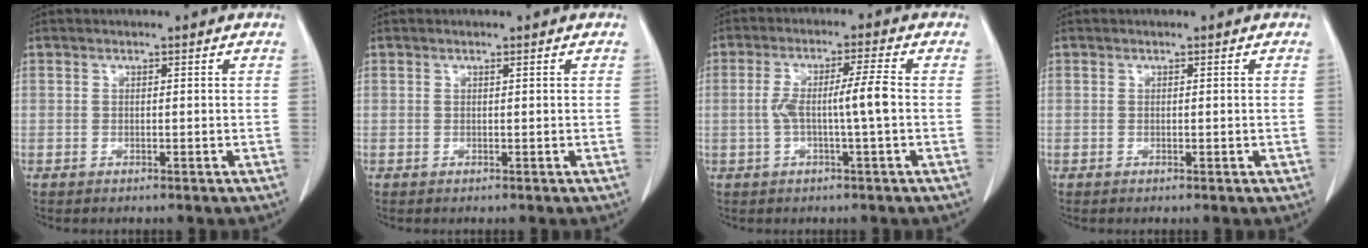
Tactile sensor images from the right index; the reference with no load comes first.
{"total": 0.0}
{"total": 6.0, "force": [-0.7, -0.3, 6.0], "torque": [-0.117, 0.013, -0.011]}
{"total": 0.6, "force": [-0.1, 0.2, 0.5], "torque": [-0.009, -0.002, 0.001]}